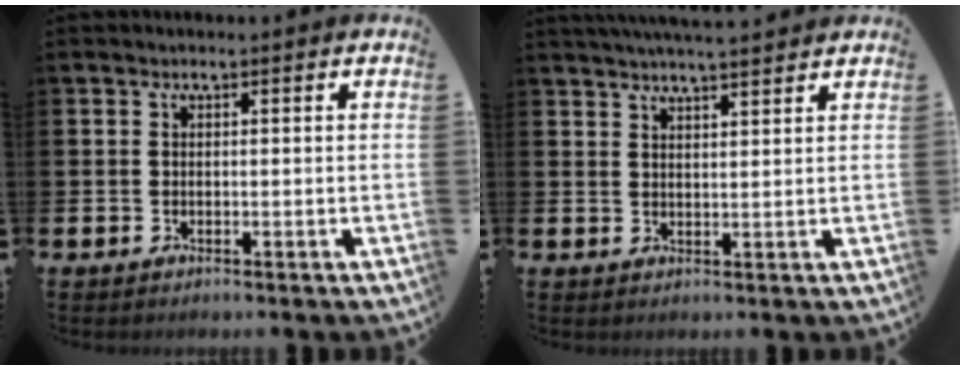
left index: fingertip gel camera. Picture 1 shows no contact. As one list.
[{"total": 4.1, "force": [4.0, -0.2, 1.0], "torque": [-0.021, -0.014, 0.071]}]